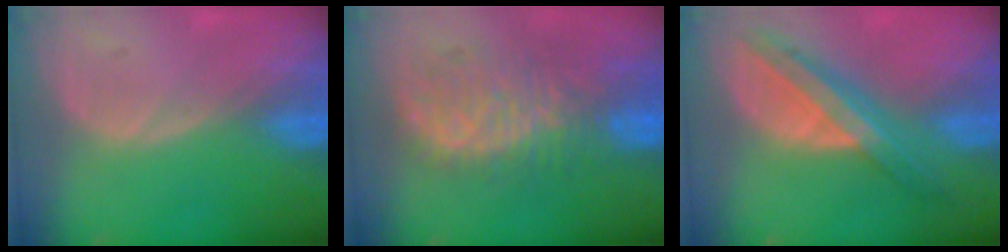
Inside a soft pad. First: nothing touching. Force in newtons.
{"total": 10.3, "press": 9.4, "slide": 4.3}
{"total": 8.3, "press": 7.1, "slide": 4.4}